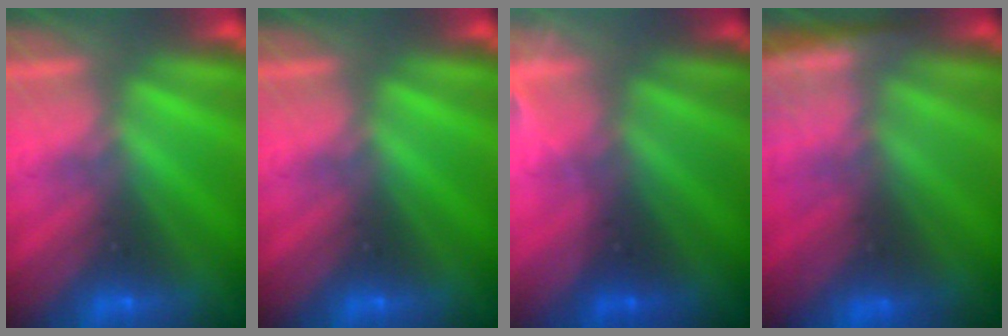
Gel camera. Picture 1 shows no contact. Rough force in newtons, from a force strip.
{"total": 0.0}
{"total": 2.9}
{"total": 9.3}